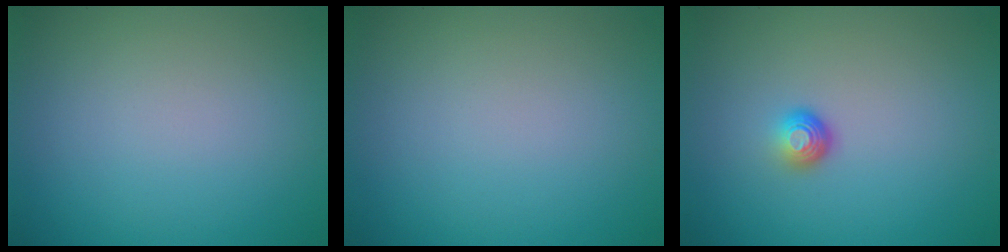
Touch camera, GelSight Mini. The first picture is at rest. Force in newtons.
{"total": 0.0}
{"total": 1.8, "press": 1.1, "slide": 1.4}